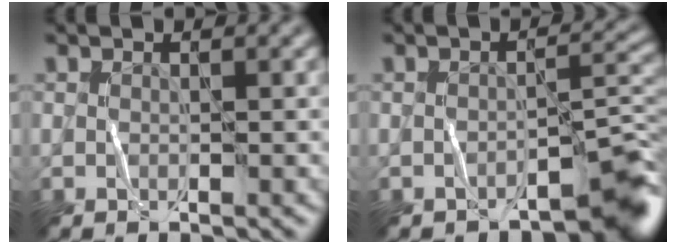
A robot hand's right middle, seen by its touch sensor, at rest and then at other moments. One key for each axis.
{"total": 4.5, "fx": -3.4, "fy": 1.3, "fz": 2.7, "tx": -0.022, "ty": 0.006, "tz": -0.046}